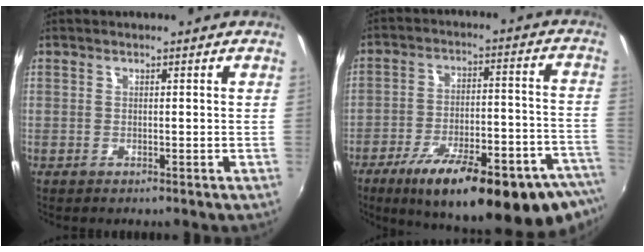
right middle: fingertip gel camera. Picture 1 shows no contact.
{"total": 28.4, "force": [-19.9, 6.7, 19.1], "torque": [-0.271, -0.038, -0.269]}